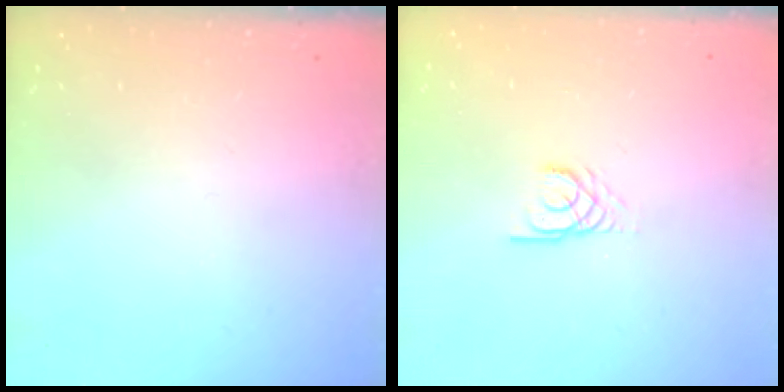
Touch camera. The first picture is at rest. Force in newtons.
{"total": 2.3, "press": 2.3, "slide": 0.2}